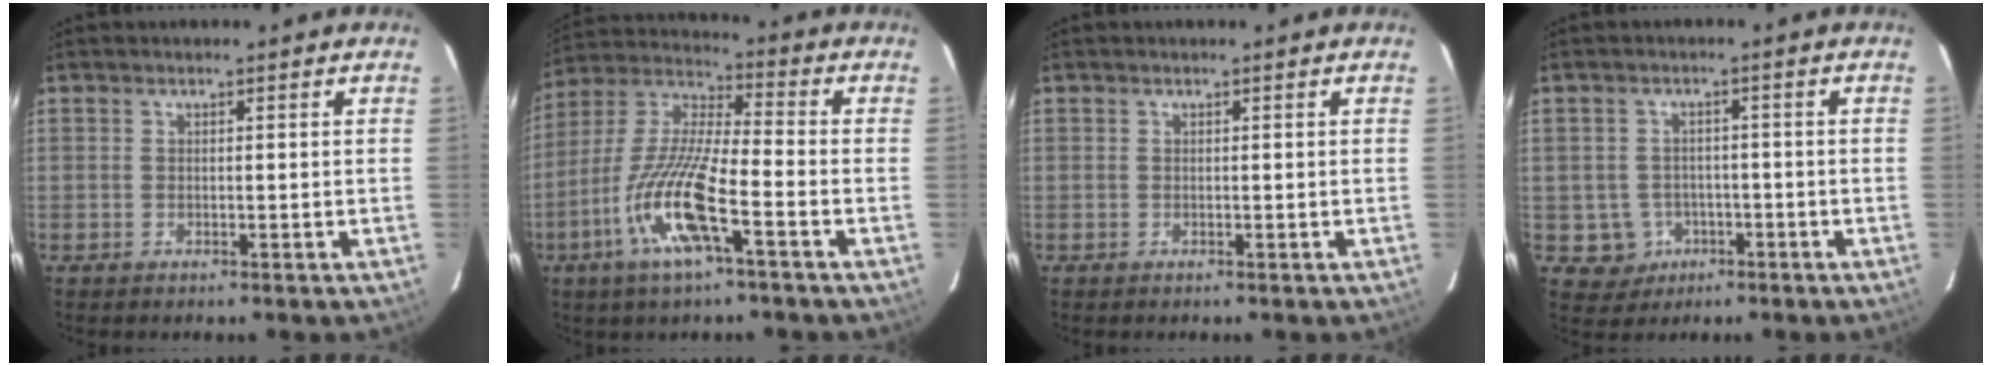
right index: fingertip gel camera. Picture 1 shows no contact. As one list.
[{"total": 14.5, "force": [-6.0, 2.1, 13.0], "torque": [-0.275, -0.007, -0.117]}, {"total": 0.0}, {"total": 4.9, "force": [-1.5, 4.7, 0.3], "torque": [0.000, 0.011, -0.015]}]